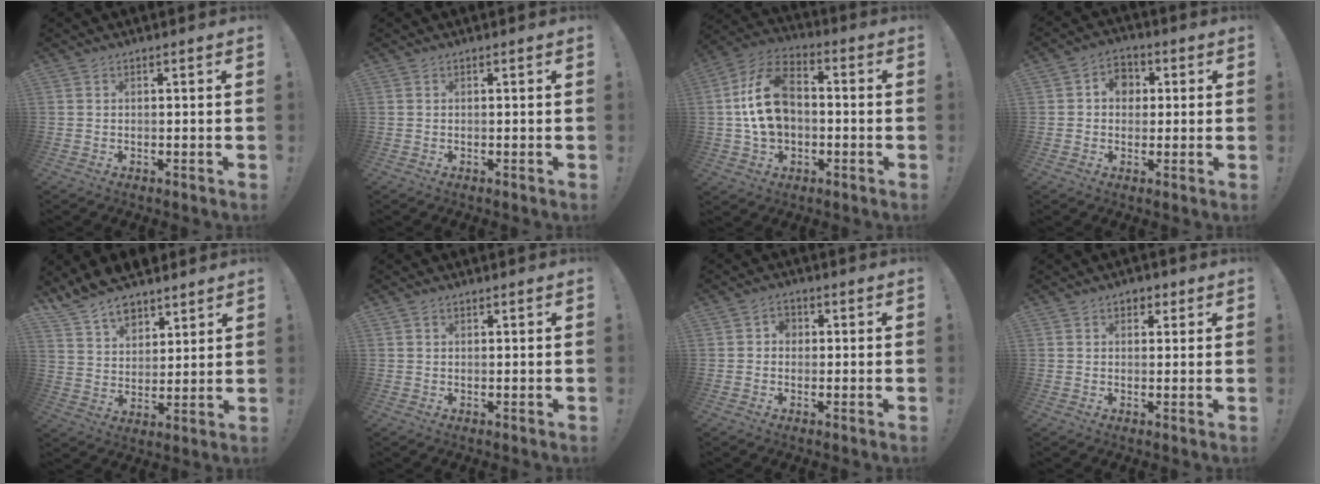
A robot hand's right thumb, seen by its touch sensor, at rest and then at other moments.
{"total": 0.0}
{"total": 15.9, "force": [0.0, 11.5, 11.0], "torque": [-0.188, 0.022, 0.001]}
{"total": 6.8, "force": [1.2, 5.9, 3.2], "torque": [-0.044, 0.002, 0.023]}
{"total": 11.1, "force": [8.9, 5.7, 3.3], "torque": [-0.069, -0.065, 0.174]}
{"total": 0.8, "force": [0.6, 0.4, 0.2], "torque": [-0.003, 0.000, 0.011]}
{"total": 3.2, "force": [-0.3, 2.7, 1.8], "torque": [-0.031, 0.008, -0.005]}
{"total": 3.1, "force": [1.2, 2.5, 1.4], "torque": [-0.008, 0.000, 0.018]}